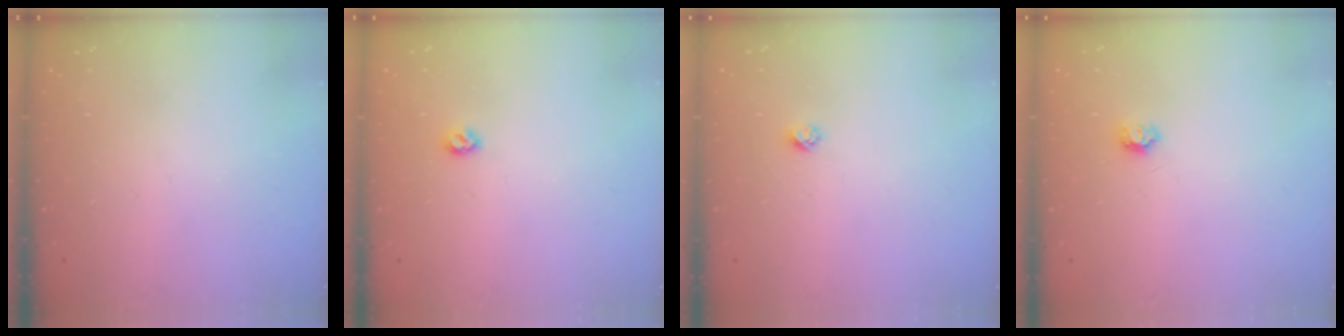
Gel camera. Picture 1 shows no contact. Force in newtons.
{"total": 5.3, "press": 5.3, "slide": 0.7}
{"total": 2.4, "press": 2.4, "slide": 0.2}
{"total": 5.3, "press": 5.2, "slide": 0.4}